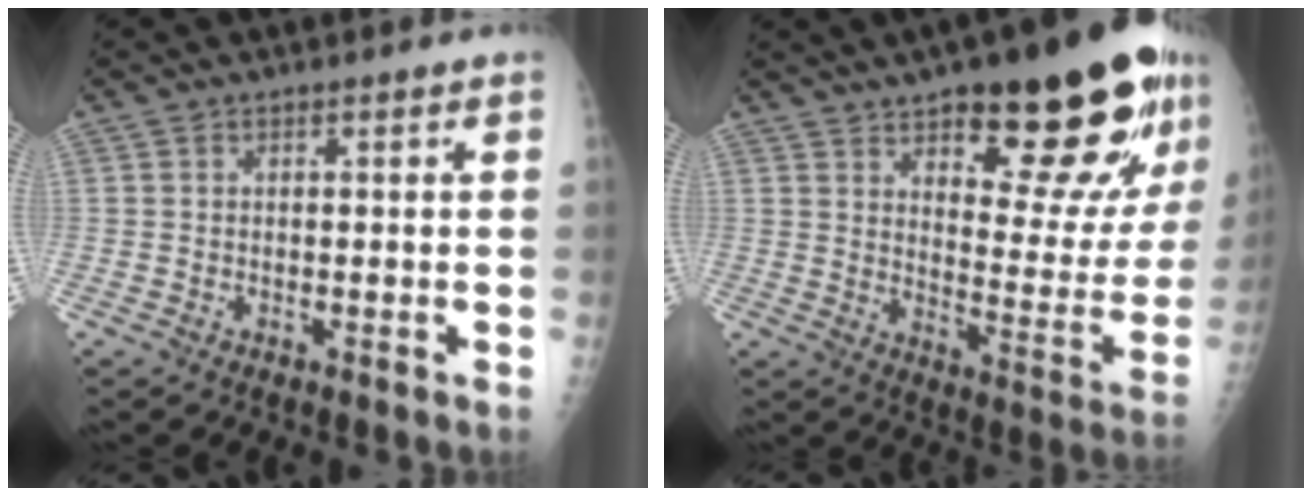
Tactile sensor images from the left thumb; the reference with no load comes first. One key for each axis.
{"total": 25.8, "fx": 15.4, "fy": 8.0, "fz": 19.1, "tx": -0.220, "ty": -0.067, "tz": 0.220}